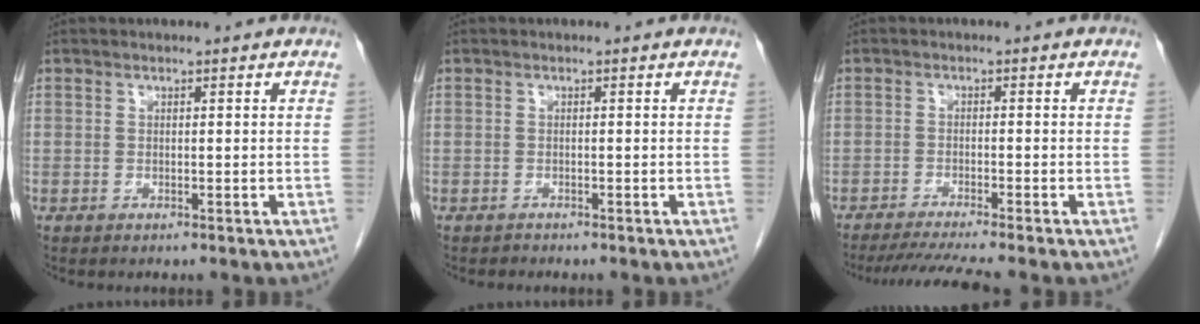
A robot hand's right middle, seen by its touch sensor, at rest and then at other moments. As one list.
[{"total": 0.5, "force": [-0.5, 0.1, -0.1], "torque": [-0.010, -0.003, -0.010]}, {"total": 7.0, "force": [-6.0, -1.3, 3.2], "torque": [-0.047, -0.021, -0.098]}]